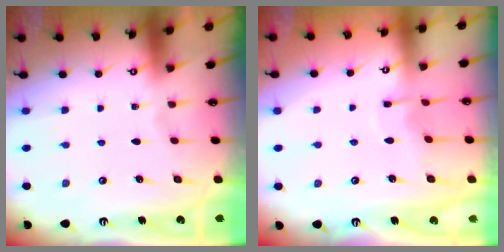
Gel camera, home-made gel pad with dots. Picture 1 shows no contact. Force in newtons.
{"total": 2.9, "press": 2.9, "slide": 0.4}